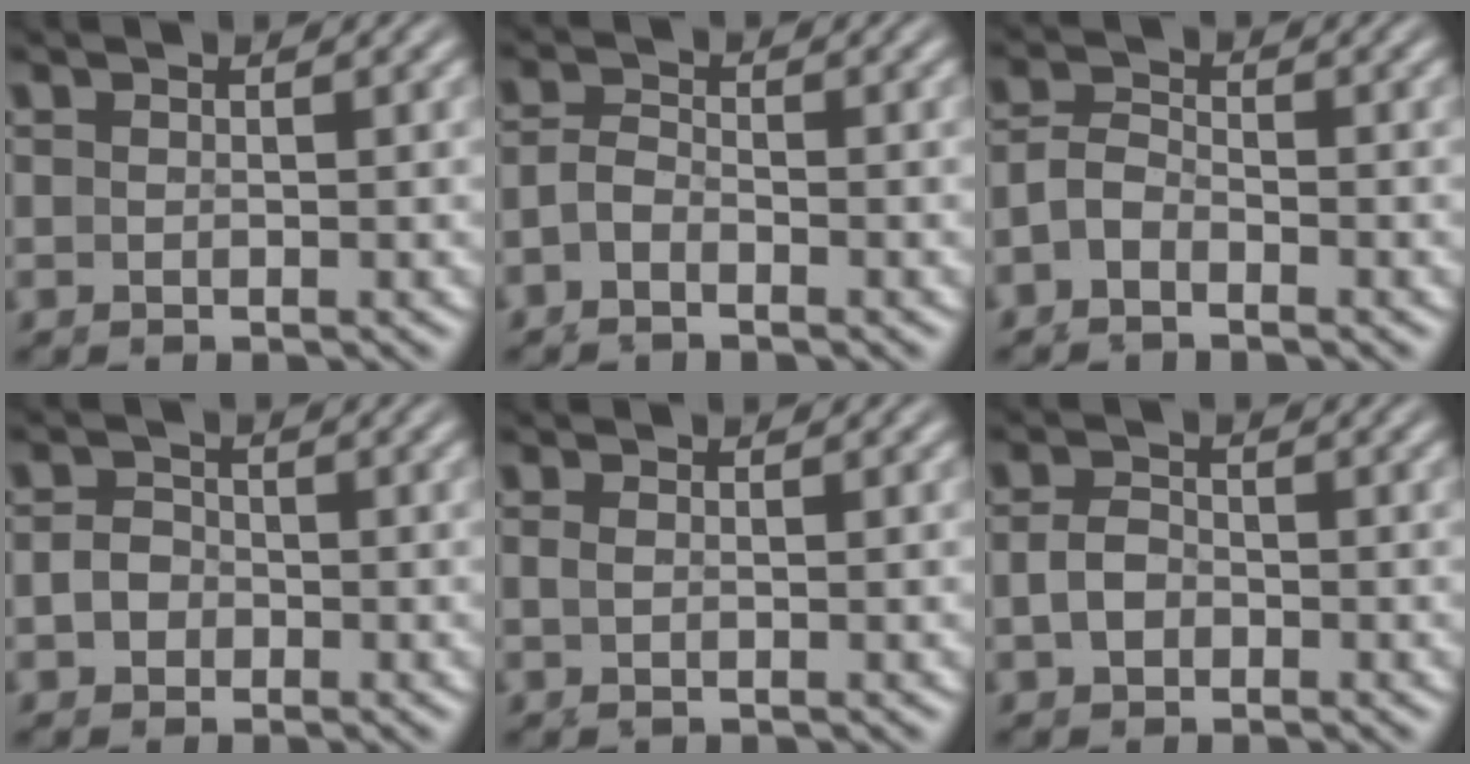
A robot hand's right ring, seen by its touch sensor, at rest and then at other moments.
{"total": 3.1, "force": [-1.3, 2.3, 1.6], "torque": [-0.041, -0.011, -0.022]}
{"total": 4.6, "force": [-1.7, 3.7, 2.0], "torque": [-0.049, -0.012, -0.032]}
{"total": 2.2, "force": [-0.8, 2.0, 0.6], "torque": [-0.015, -0.004, -0.015]}
{"total": 0.9, "force": [-0.1, -0.7, 0.5], "torque": [-0.012, -0.008, 0.005]}
{"total": 1.7, "force": [-0.6, 1.3, 0.9], "torque": [-0.024, -0.005, -0.007]}